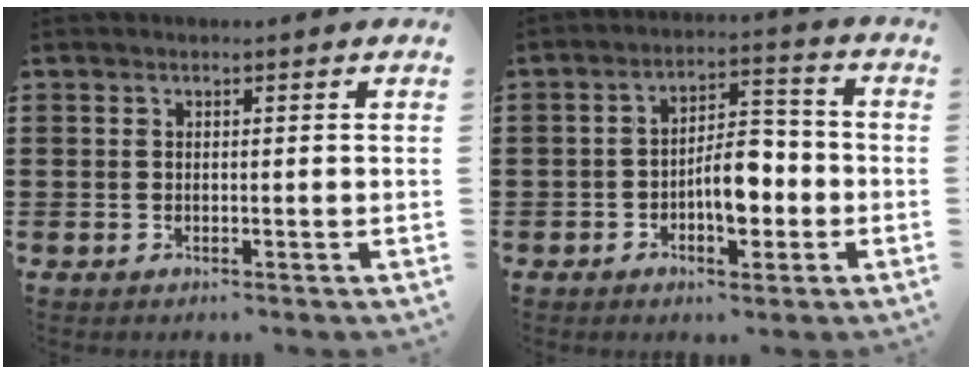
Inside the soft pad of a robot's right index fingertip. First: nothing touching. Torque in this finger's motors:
{"motor_torque": [0.27, 0.31, 0.73, 0.21]}